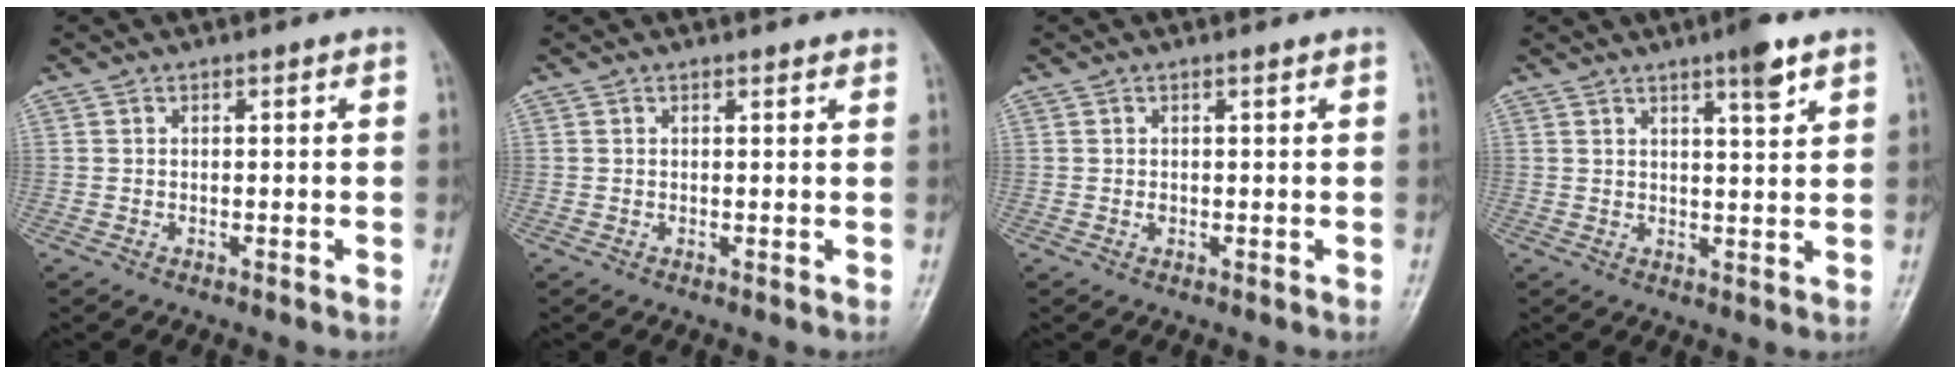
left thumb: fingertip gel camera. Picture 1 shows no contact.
{"total": 1.2, "force": [1.1, 0.3, 0.3], "torque": [-0.002, -0.004, 0.011]}
{"total": 0.7, "force": [0.3, 0.3, 0.5], "torque": [-0.006, 0.000, 0.005]}
{"total": 5.0, "force": [3.3, 0.7, 3.8], "torque": [-0.051, -0.020, 0.047]}